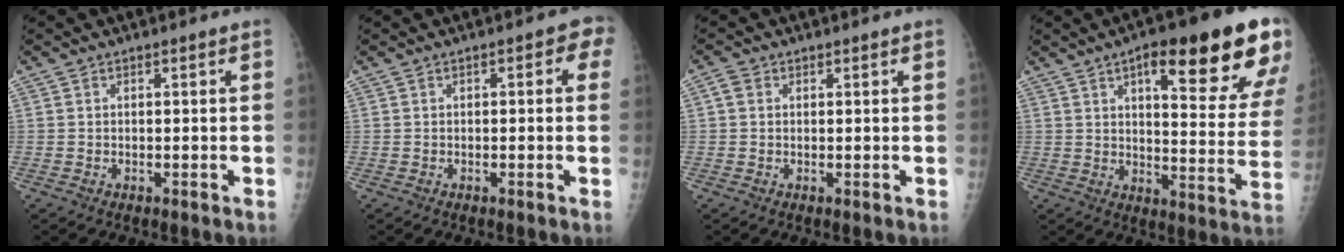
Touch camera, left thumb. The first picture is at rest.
{"total": 3.2, "force": [0.7, 1.6, 2.7], "torque": [-0.007, 0.005, -0.002]}
{"total": 1.8, "force": [0.7, 1.3, 0.9], "torque": [-0.014, 0.002, 0.010]}
{"total": 23.5, "force": [12.4, 6.0, 19.0], "torque": [-0.225, -0.040, 0.167]}